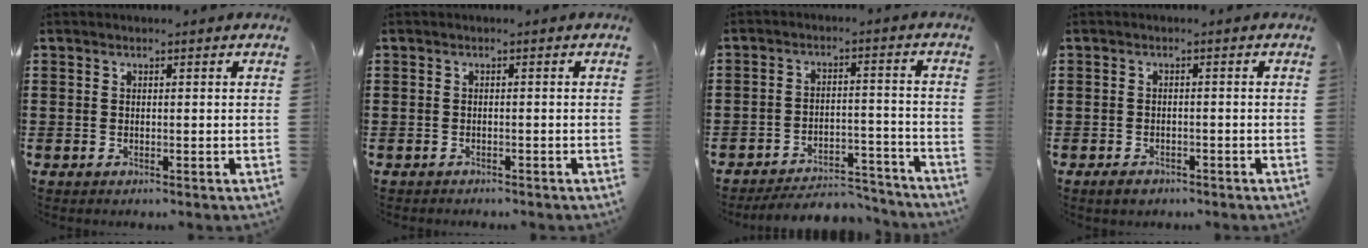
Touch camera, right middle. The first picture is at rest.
{"total": 0.6, "force": [-0.6, 0.0, 0.0], "torque": [-0.002, -0.002, -0.012]}
{"total": 5.2, "force": [-5.0, 0.8, 1.0], "torque": [-0.023, 0.006, -0.103]}
{"total": 1.2, "force": [-1.0, 0.5, 0.4], "torque": [-0.013, -0.003, -0.020]}